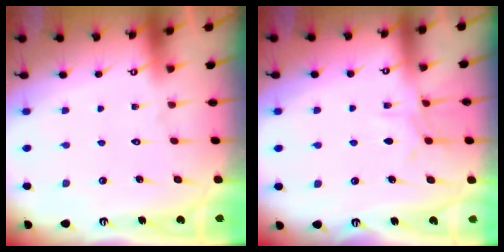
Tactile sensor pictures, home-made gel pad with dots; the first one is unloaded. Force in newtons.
{"total": 5.4, "press": 5.4, "slide": 0.6}